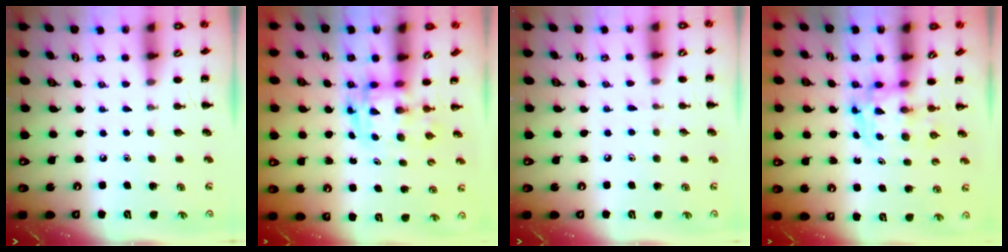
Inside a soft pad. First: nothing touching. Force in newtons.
{"total": 2.8, "press": 2.7, "slide": 0.5}
{"total": 4.3, "press": 3.9, "slide": 1.7}
{"total": 3.7, "press": 3.7, "slide": 0.6}